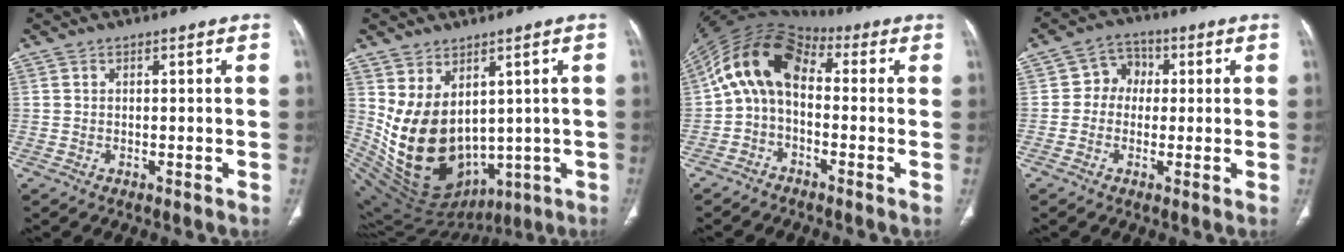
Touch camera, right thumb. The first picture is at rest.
{"total": 16.5, "force": [1.3, 11.4, 11.8], "torque": [-0.190, -0.025, 0.072]}
{"total": 12.0, "force": [0.3, 7.6, 9.3], "torque": [-0.159, 0.046, -0.011]}
{"total": 5.8, "force": [0.3, 5.1, 2.7], "torque": [-0.012, 0.017, -0.006]}